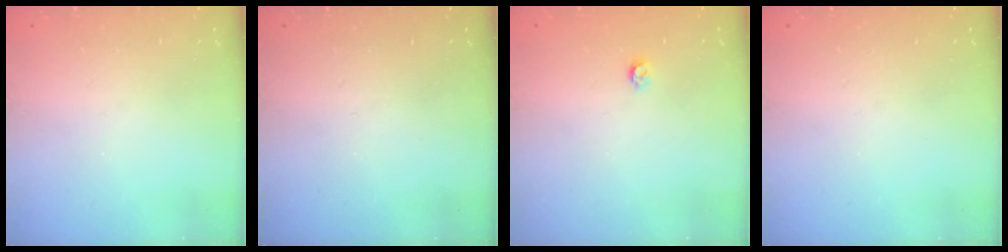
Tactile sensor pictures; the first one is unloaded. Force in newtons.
{"total": 0.0}
{"total": 3.2, "press": 3.2, "slide": 0.5}
{"total": 0.0}